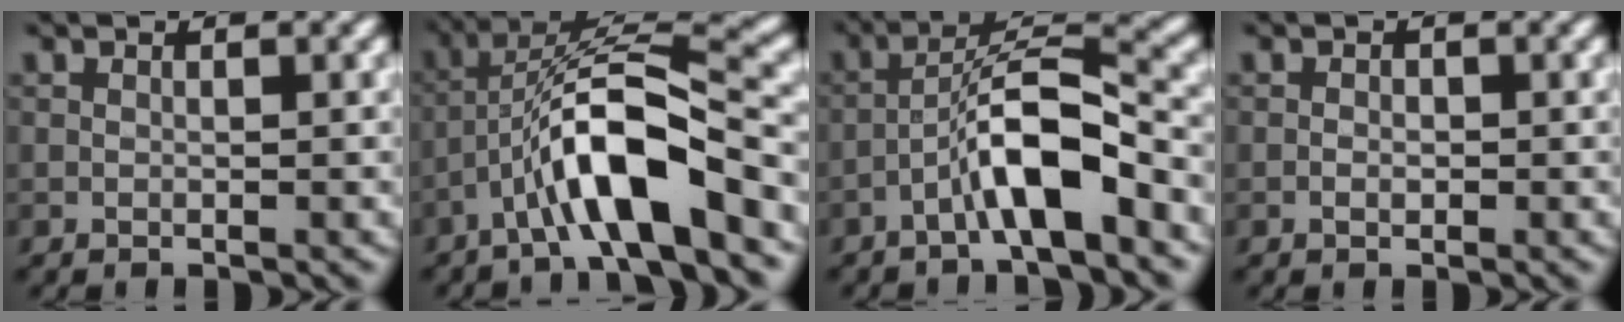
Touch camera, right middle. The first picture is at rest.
{"total": 8.7, "force": [-4.1, 2.0, 7.4], "torque": [-0.130, 0.020, -0.072]}
{"total": 6.2, "force": [-3.1, 1.3, 5.2], "torque": [-0.096, 0.023, -0.057]}
{"total": 0.8, "force": [-0.2, 0.6, 0.5], "torque": [-0.008, 0.000, -0.005]}